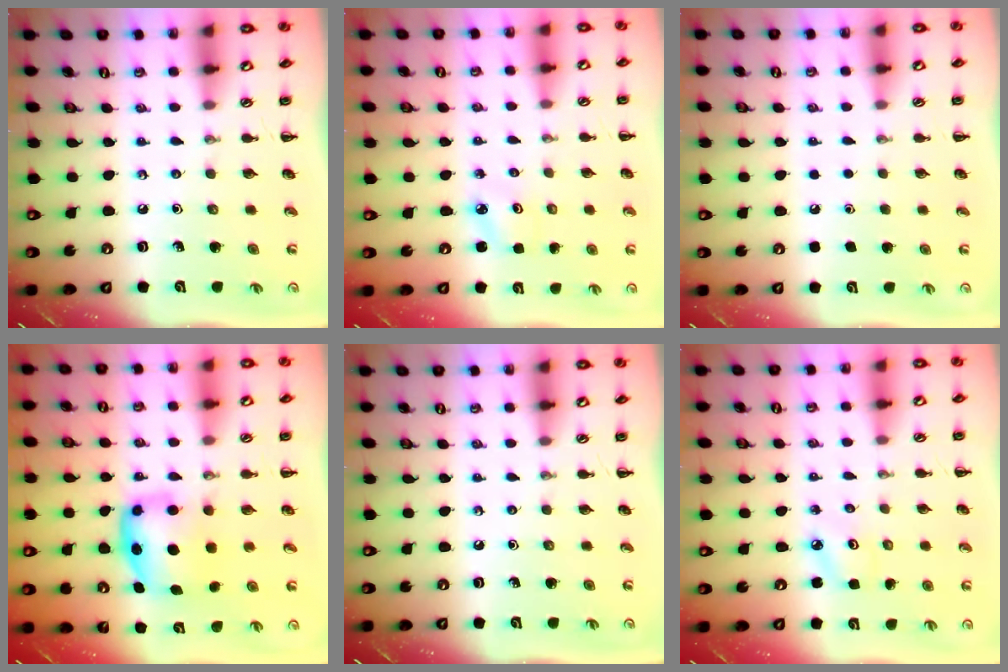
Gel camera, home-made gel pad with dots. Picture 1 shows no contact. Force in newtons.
{"total": 2.3, "press": 2.2, "slide": 0.6}
{"total": 1.8, "press": 1.8, "slide": 0.1}
{"total": 6.2, "press": 6.2, "slide": 0.8}
{"total": 0.0}
{"total": 3.1, "press": 3.0, "slide": 0.5}